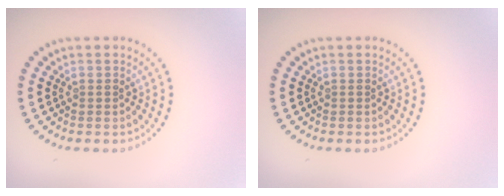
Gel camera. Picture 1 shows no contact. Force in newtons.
{"total": 0.0}